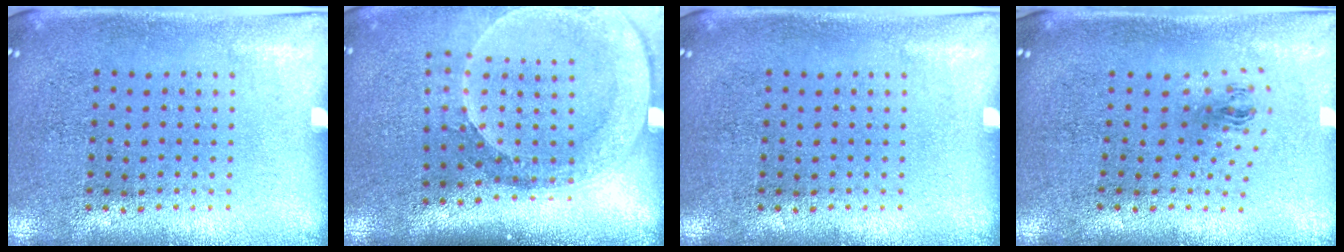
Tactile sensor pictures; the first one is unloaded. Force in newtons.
{"total": 2.6, "press": 2.0, "slide": 1.7}
{"total": 0.0}
{"total": 1.1, "press": 0.4, "slide": 1.0}